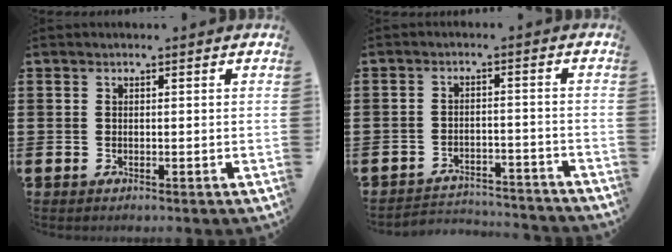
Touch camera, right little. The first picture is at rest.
{"total": 3.1, "force": [-3.1, 0.3, 0.0], "torque": [-0.007, 0.004, -0.067]}